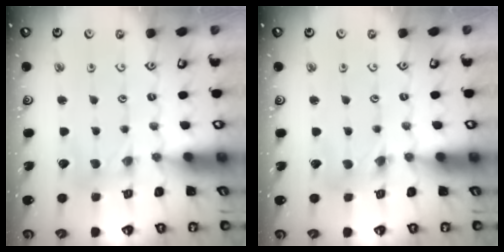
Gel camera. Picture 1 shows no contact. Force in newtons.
{"total": 1.6, "press": 1.6, "slide": 0.3}